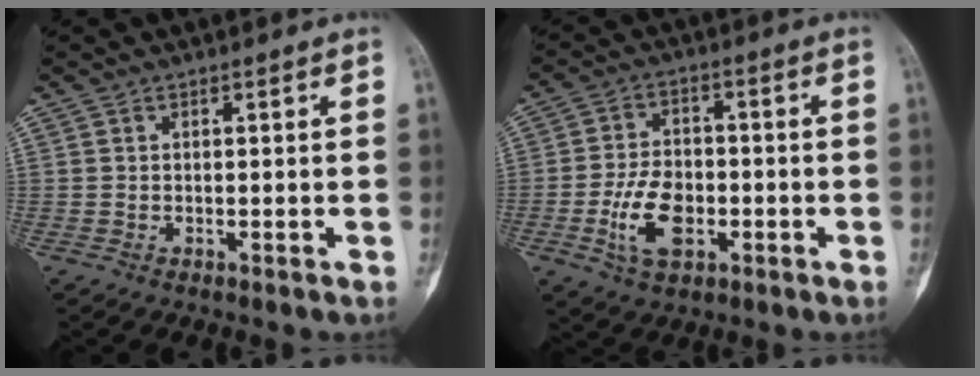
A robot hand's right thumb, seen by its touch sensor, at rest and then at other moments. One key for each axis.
{"total": 9.8, "fx": -2.8, "fy": 6.0, "fz": 7.1, "tx": -0.123, "ty": 0.013, "tz": -0.050}